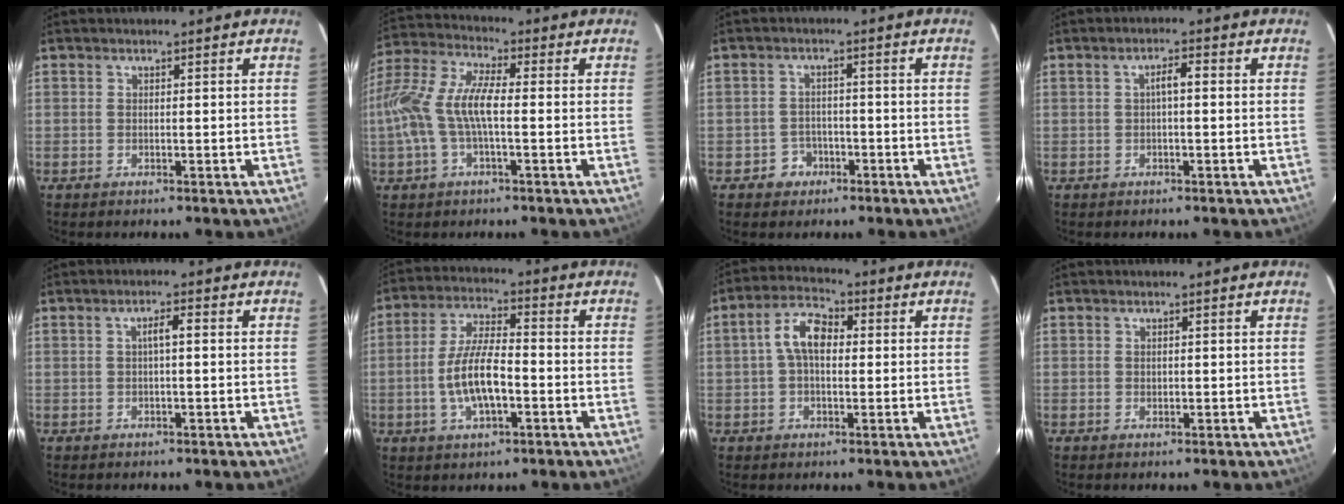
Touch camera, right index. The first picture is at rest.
{"total": 13.4, "force": [-1.4, 4.6, 12.5], "torque": [-0.261, 0.009, -0.030]}
{"total": 3.9, "force": [-2.1, 3.3, 0.2], "torque": [-0.013, 0.014, -0.031]}
{"total": 2.2, "force": [0.0, 0.6, 2.2], "torque": [-0.042, 0.010, 0.001]}
{"total": 2.1, "force": [0.2, 0.3, 2.0], "torque": [-0.039, 0.008, 0.003]}
{"total": 10.2, "force": [-2.7, 3.6, 9.1], "torque": [-0.181, 0.001, -0.046]}
{"total": 7.1, "force": [0.7, 4.1, 5.8], "torque": [-0.111, 0.023, 0.010]}
{"total": 0.6, "force": [0.1, 0.6, 0.2], "torque": [0.001, 0.000, 0.003]}